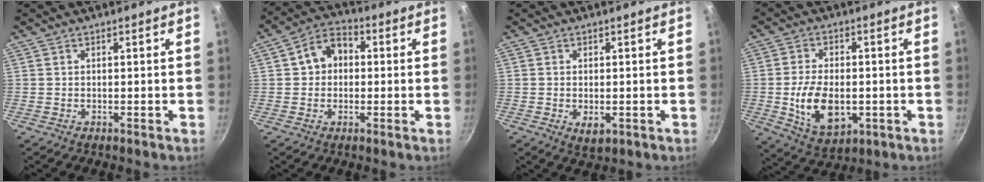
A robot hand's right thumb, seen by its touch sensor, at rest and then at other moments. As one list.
[{"total": 7.9, "force": [0.9, 6.2, 4.8], "torque": [-0.045, 0.020, 0.000]}, {"total": 3.2, "force": [-0.7, 1.9, 2.5], "torque": [-0.042, -0.010, -0.005]}, {"total": 12.1, "force": [-1.9, 7.3, 9.4], "torque": [-0.161, 0.000, -0.020]}]